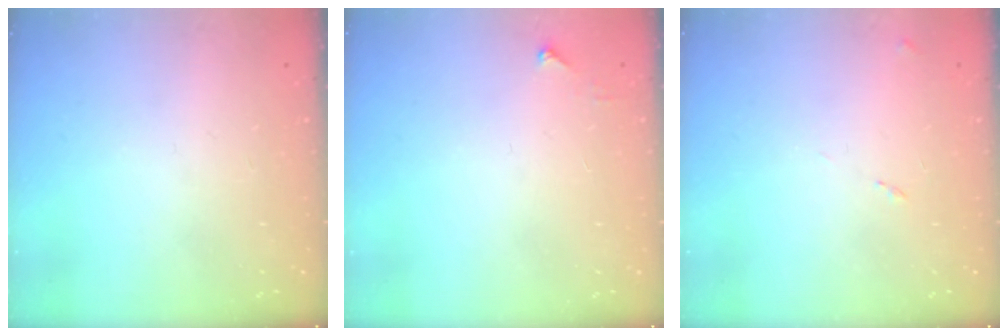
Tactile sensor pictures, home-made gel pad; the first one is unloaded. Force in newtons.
{"total": 3.5, "press": 3.4, "slide": 0.4}
{"total": 7.6, "press": 7.5, "slide": 0.7}